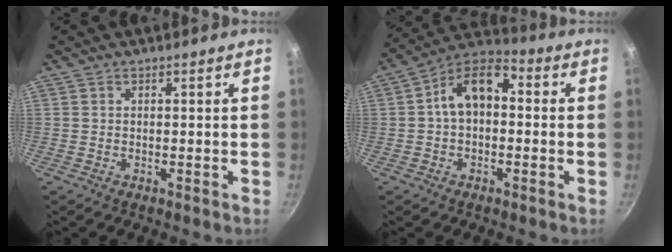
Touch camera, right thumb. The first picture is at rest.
{"total": 10.8, "force": [0.6, 7.1, 8.1], "torque": [-0.107, 0.041, -0.008]}